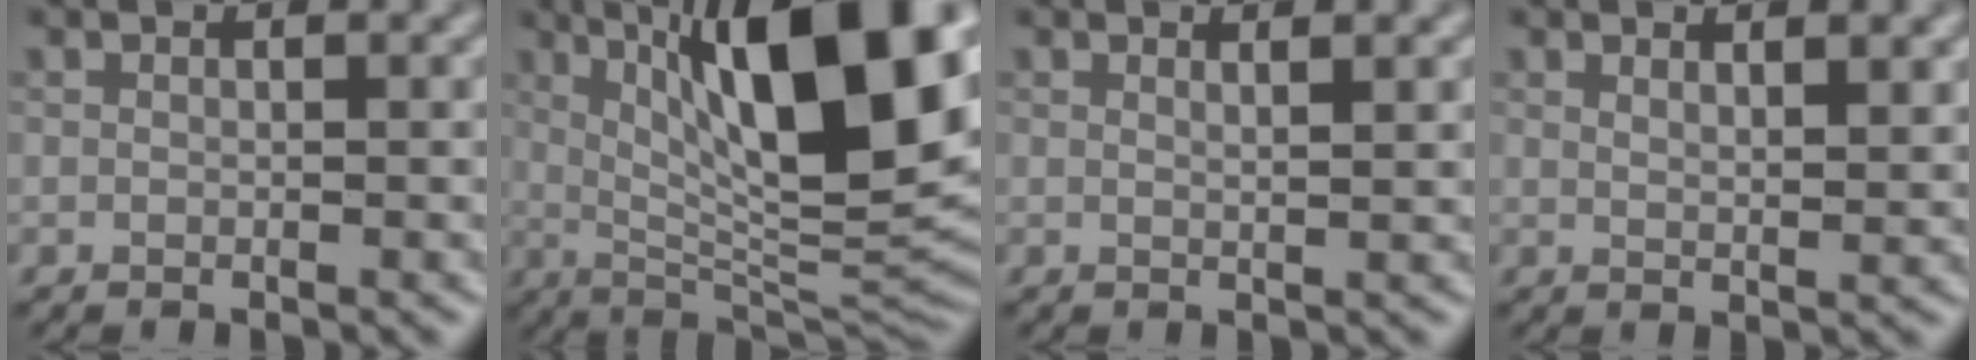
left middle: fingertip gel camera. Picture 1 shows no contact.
{"total": 16.2, "force": [4.5, 5.0, 14.8], "torque": [-0.220, 0.011, 0.081]}
{"total": 1.5, "force": [0.6, 0.6, 1.2], "torque": [-0.007, 0.010, -0.003]}
{"total": 3.3, "force": [1.6, 1.1, 2.7], "torque": [-0.025, 0.009, 0.021]}